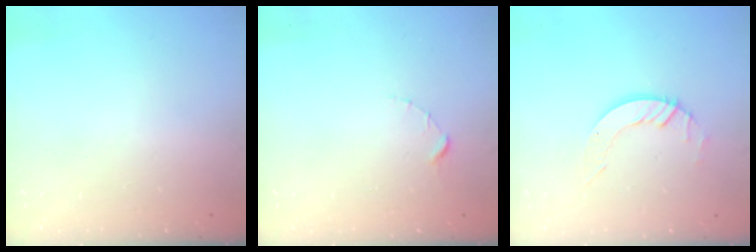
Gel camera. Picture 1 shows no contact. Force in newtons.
{"total": 1.5, "press": 1.5, "slide": 0.2}
{"total": 4.8, "press": 4.8, "slide": 0.3}